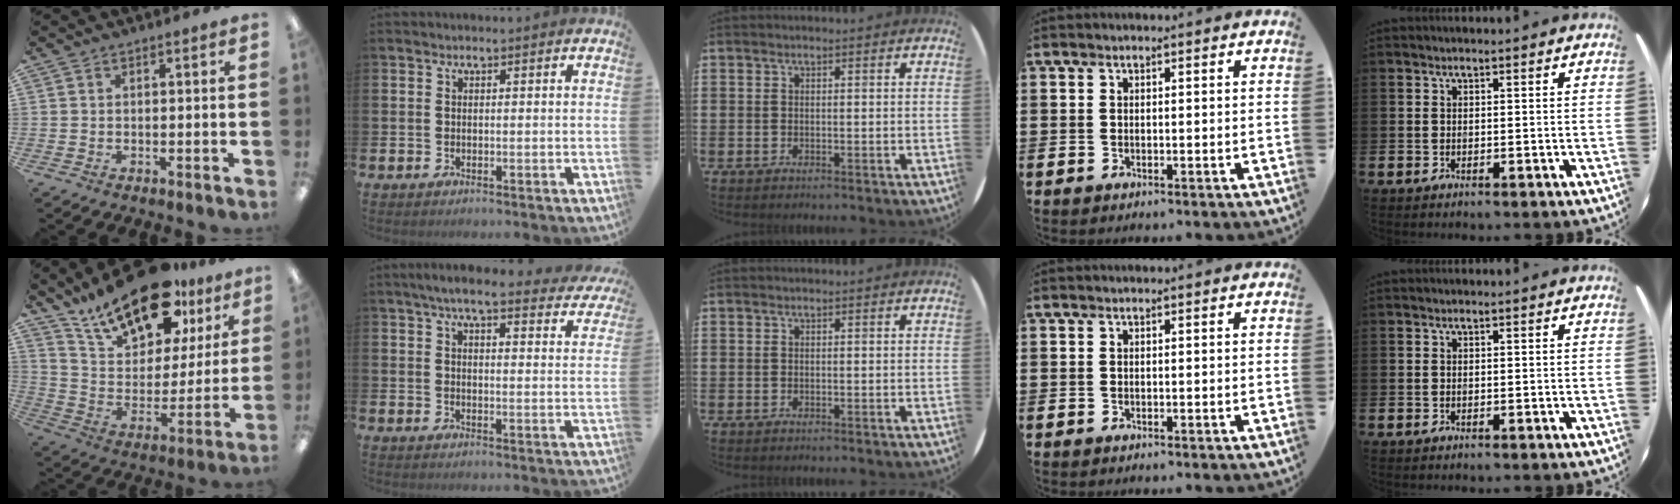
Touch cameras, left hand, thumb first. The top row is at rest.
{"thumb": {"total": 21.2, "force": [15.8, 9.3, 10.7], "torque": [-0.187, -0.094, 0.276]}, "index": {"total": 5.9, "force": [5.2, 0.9, 2.6], "torque": [-0.060, -0.024, 0.090]}}